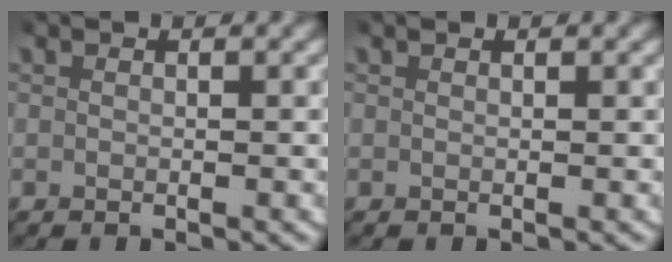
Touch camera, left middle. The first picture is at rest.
{"total": 0.0}